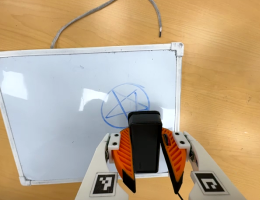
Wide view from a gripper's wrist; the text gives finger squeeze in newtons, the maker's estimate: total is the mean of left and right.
{"total": 7.9, "left": 7.0, "right": 8.8}